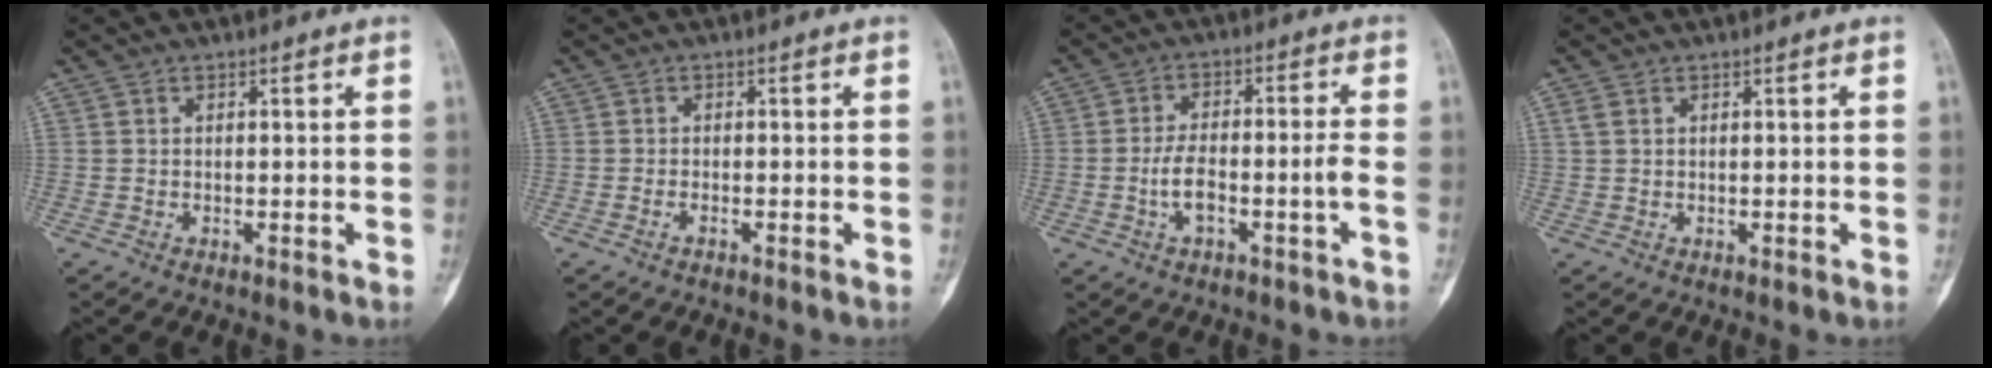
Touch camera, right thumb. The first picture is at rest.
{"total": 0.8, "force": [-0.6, 0.3, 0.5], "torque": [-0.011, 0.007, -0.011]}
{"total": 6.8, "force": [-2.3, 1.3, 6.2], "torque": [-0.129, 0.033, -0.037]}
{"total": 1.4, "force": [0.6, 0.9, 0.9], "torque": [-0.022, 0.008, 0.016]}